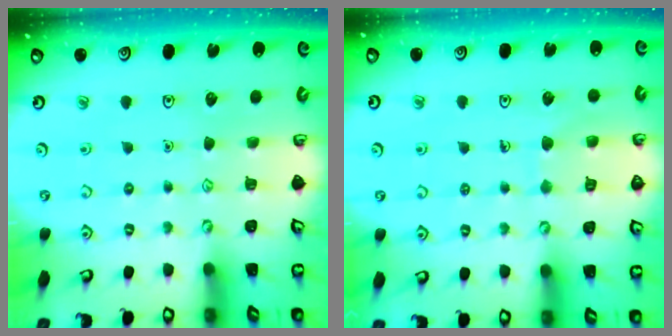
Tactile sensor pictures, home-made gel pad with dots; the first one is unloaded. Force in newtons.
{"total": 6.0, "press": 6.0, "slide": 0.5}